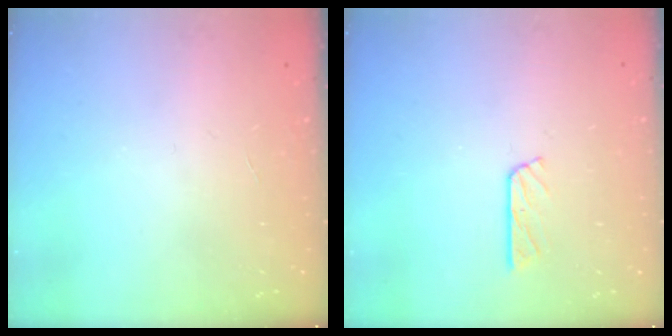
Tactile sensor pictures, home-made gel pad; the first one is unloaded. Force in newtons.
{"total": 4.7, "press": 4.7, "slide": 0.3}